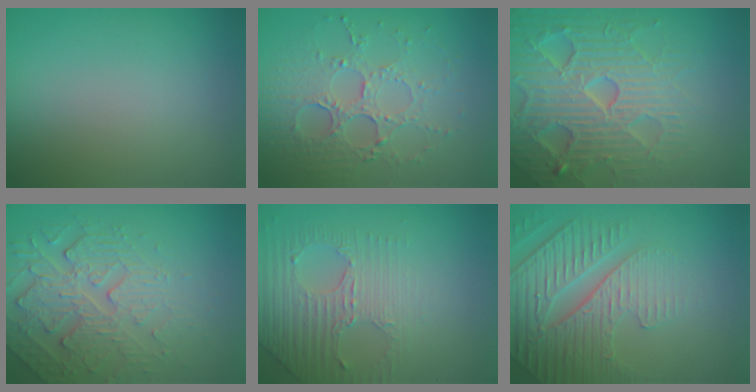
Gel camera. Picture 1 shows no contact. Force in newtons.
{"total": 4.0, "press": 3.7, "slide": 1.4}
{"total": 7.4, "press": 7.3, "slide": 1.5}
{"total": 4.4, "press": 4.0, "slide": 1.6}
{"total": 4.4, "press": 3.1, "slide": 3.1}
{"total": 4.6, "press": 4.3, "slide": 1.6}